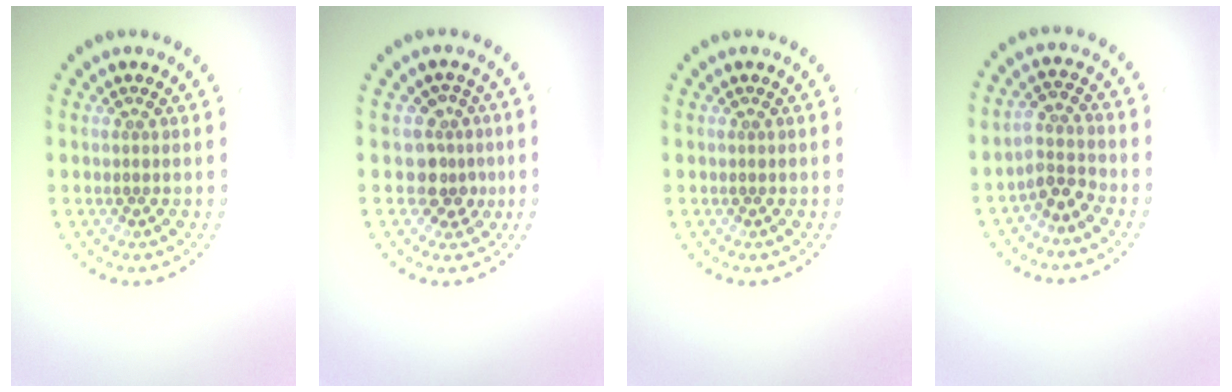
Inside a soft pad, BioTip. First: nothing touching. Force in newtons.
{"total": 2.7, "press": 2.2, "slide": 1.5}
{"total": 0.0}
{"total": 2.5, "press": 1.9, "slide": 1.6}